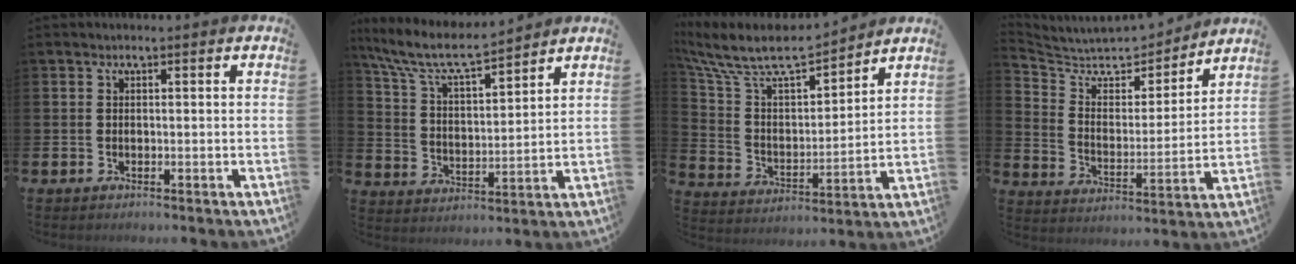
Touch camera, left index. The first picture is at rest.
{"total": 8.6, "force": [7.7, 1.3, 3.6], "torque": [-0.104, -0.045, 0.133]}
{"total": 9.6, "force": [8.5, 2.4, 3.5], "torque": [-0.114, -0.059, 0.146]}
{"total": 6.9, "force": [6.3, 2.3, 1.6], "torque": [-0.066, -0.055, 0.103]}